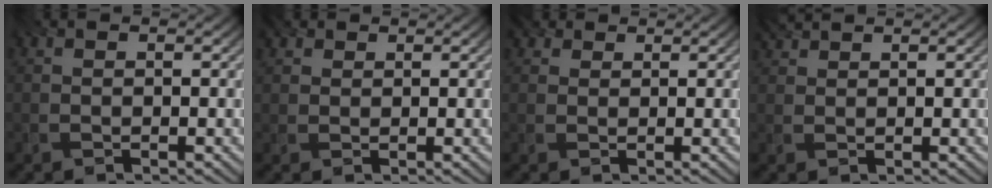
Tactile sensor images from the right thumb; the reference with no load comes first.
{"total": 2.1, "force": [1.4, 1.4, 0.7], "torque": [-0.018, 0.003, 0.028]}
{"total": 2.3, "force": [1.7, 1.3, 0.9], "torque": [-0.022, 0.003, 0.030]}
{"total": 2.3, "force": [2.0, 0.4, 0.8], "torque": [-0.022, 0.007, 0.038]}